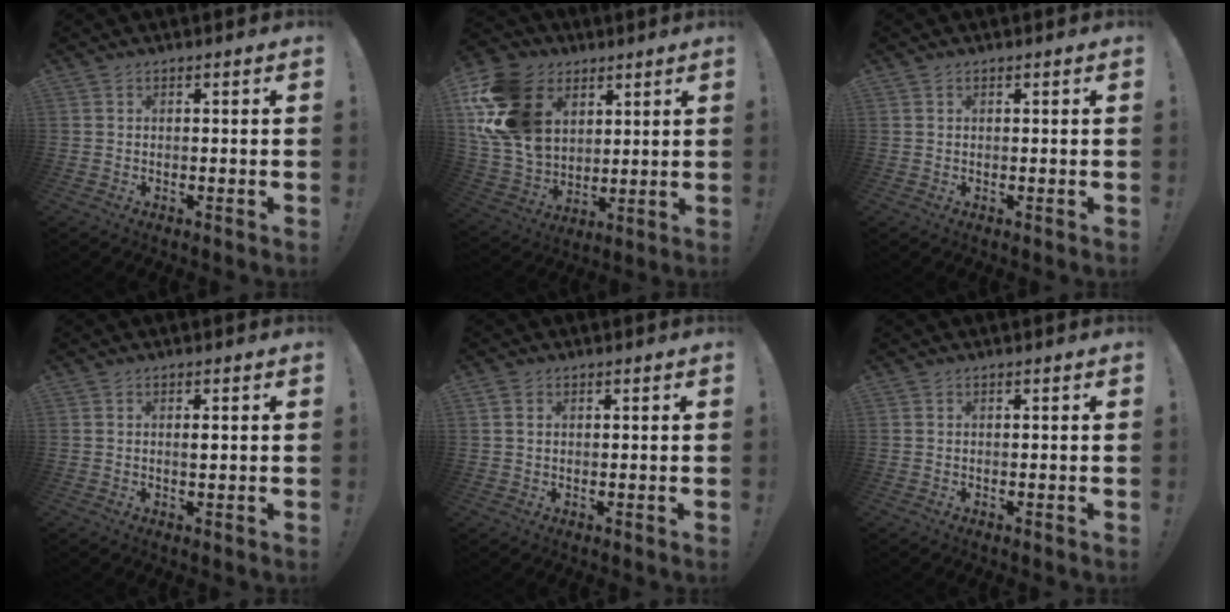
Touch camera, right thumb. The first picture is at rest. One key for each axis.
{"total": 22.6, "fx": 7.8, "fy": 16.8, "fz": 13.1, "tx": -0.259, "ty": -0.033, "tz": 0.158}
{"total": 0.0}
{"total": 1.0, "fx": 0.0, "fy": 0.2, "fz": 1.0, "tx": -0.009, "ty": -0.004, "tz": -0.002}
{"total": 1.6, "fx": 0.7, "fy": 1.2, "fz": 0.8, "tx": -0.011, "ty": 0.003, "tz": 0.012}
{"total": 0.0}